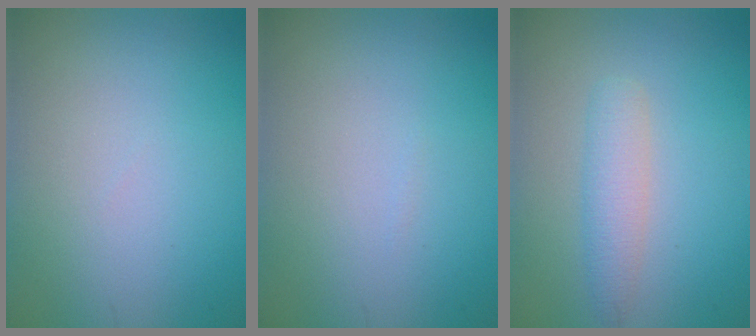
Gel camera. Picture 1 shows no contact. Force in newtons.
{"total": 0.0}
{"total": 2.3, "press": 2.3, "slide": 0.1}